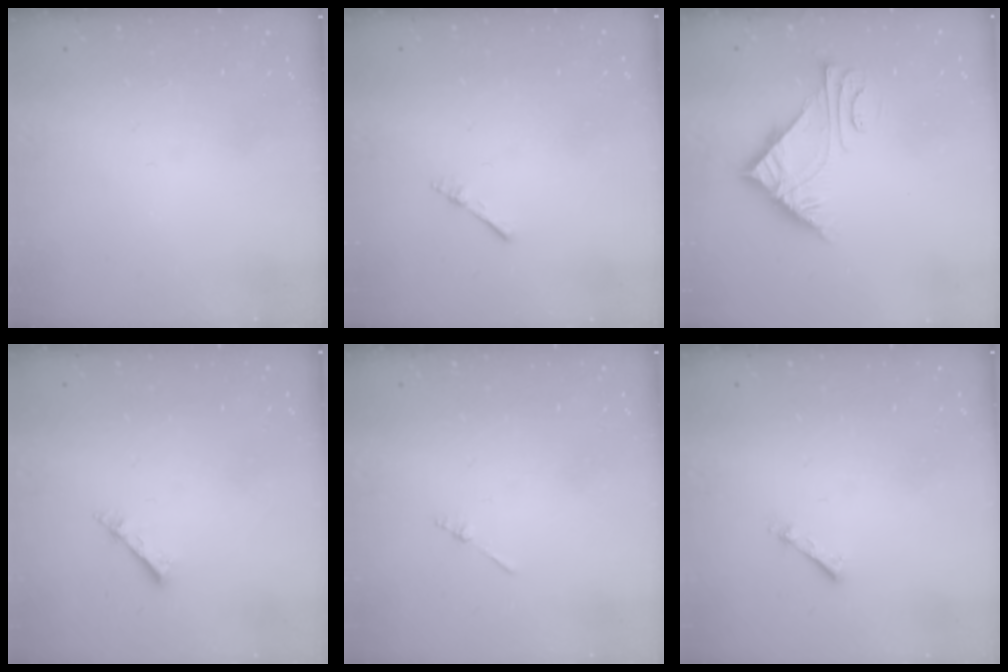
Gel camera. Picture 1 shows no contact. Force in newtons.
{"total": 2.2, "press": 2.2, "slide": 0.3}
{"total": 6.5, "press": 6.5, "slide": 0.7}
{"total": 2.6, "press": 2.6, "slide": 0.3}
{"total": 1.3, "press": 1.3, "slide": 0.3}
{"total": 2.7, "press": 2.7, "slide": 0.4}